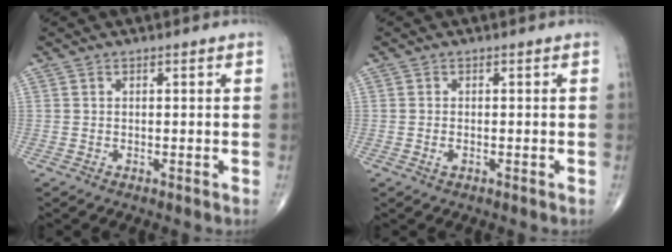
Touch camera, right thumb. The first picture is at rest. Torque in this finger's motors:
{"motor_torque": [-0.04, -0.11, -0.04, 0.24, 0.07]}